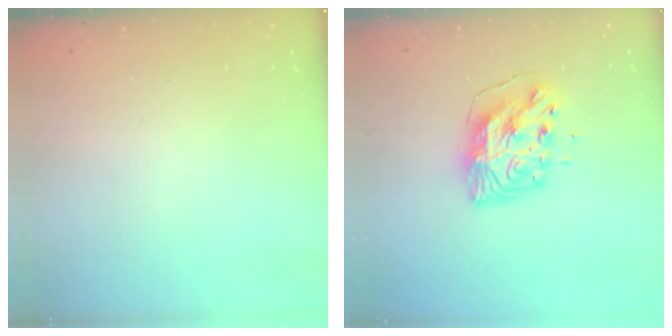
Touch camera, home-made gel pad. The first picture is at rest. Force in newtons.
{"total": 10.5, "press": 10.4, "slide": 1.0}